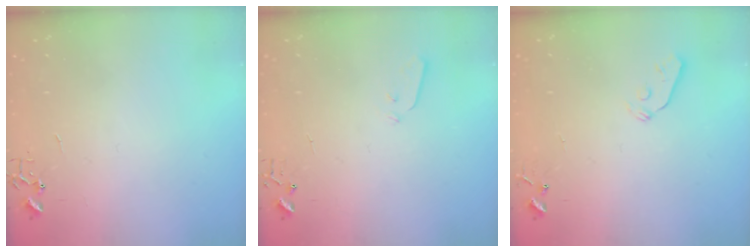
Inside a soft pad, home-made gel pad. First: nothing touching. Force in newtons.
{"total": 3.0, "press": 2.9, "slide": 0.7}
{"total": 4.1, "press": 4.0, "slide": 0.6}